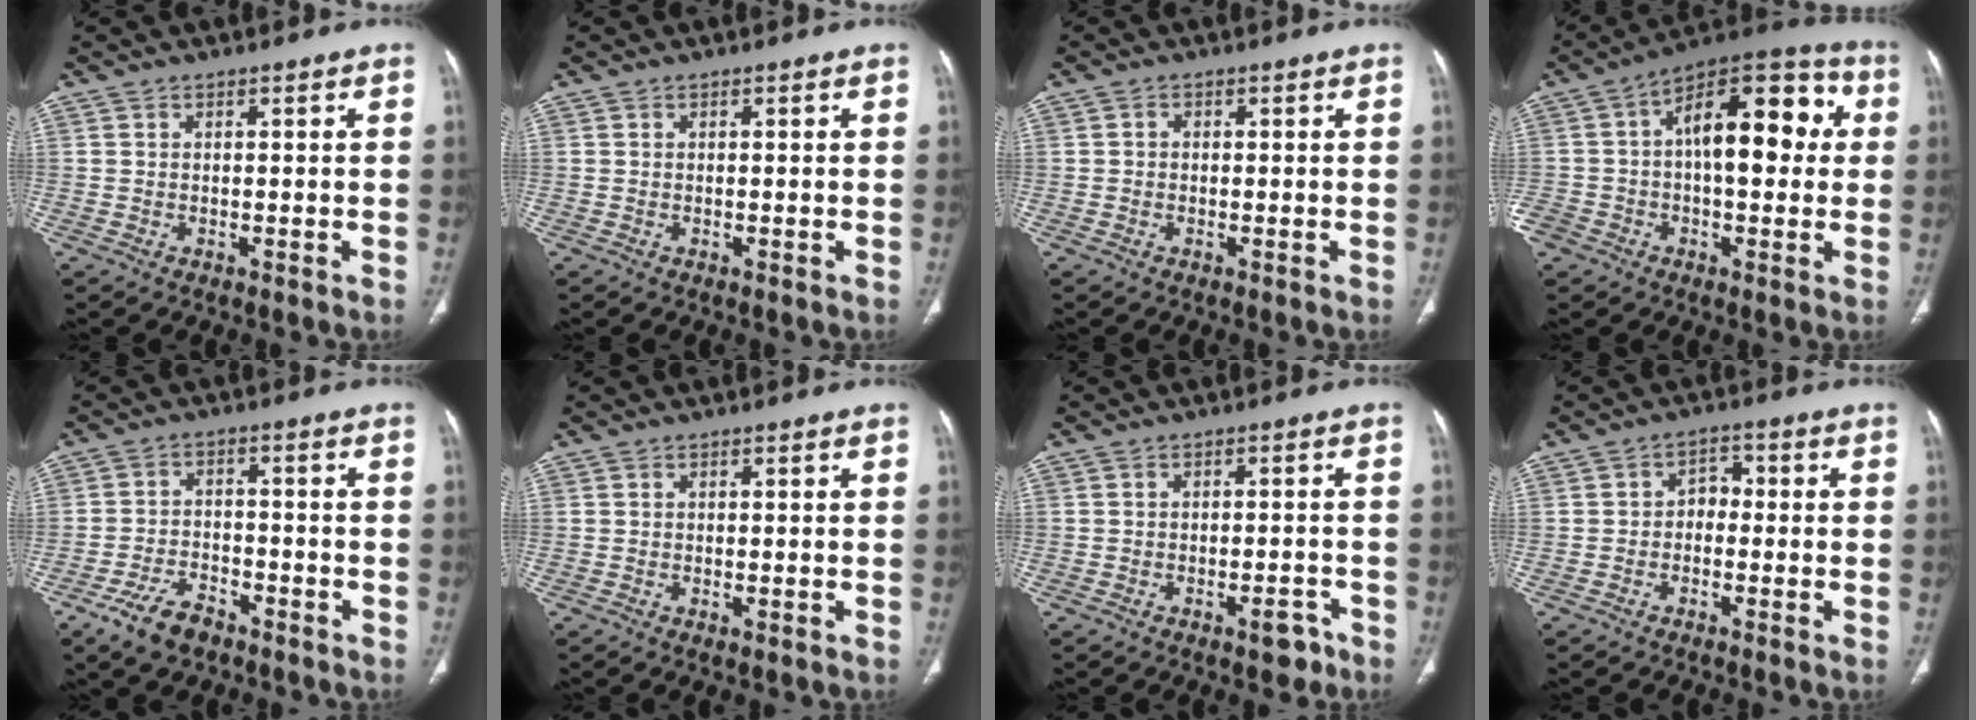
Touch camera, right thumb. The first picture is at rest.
{"total": 0.0}
{"total": 0.8, "force": [-0.1, 0.8, 0.3], "torque": [-0.002, 0.003, -0.003]}
{"total": 21.5, "force": [0.8, 12.8, 17.2], "torque": [-0.264, 0.047, 0.004]}
{"total": 7.2, "force": [-4.9, 3.7, 3.7], "torque": [-0.070, 0.024, -0.087]}
{"total": 0.9, "force": [-0.4, 0.4, 0.7], "torque": [-0.013, -0.002, -0.004]}
{"total": 3.8, "force": [-2.4, 1.8, 2.2], "torque": [-0.014, 0.016, -0.030]}
{"total": 3.3, "force": [-0.9, 2.5, 2.0], "torque": [-0.016, 0.023, -0.027]}